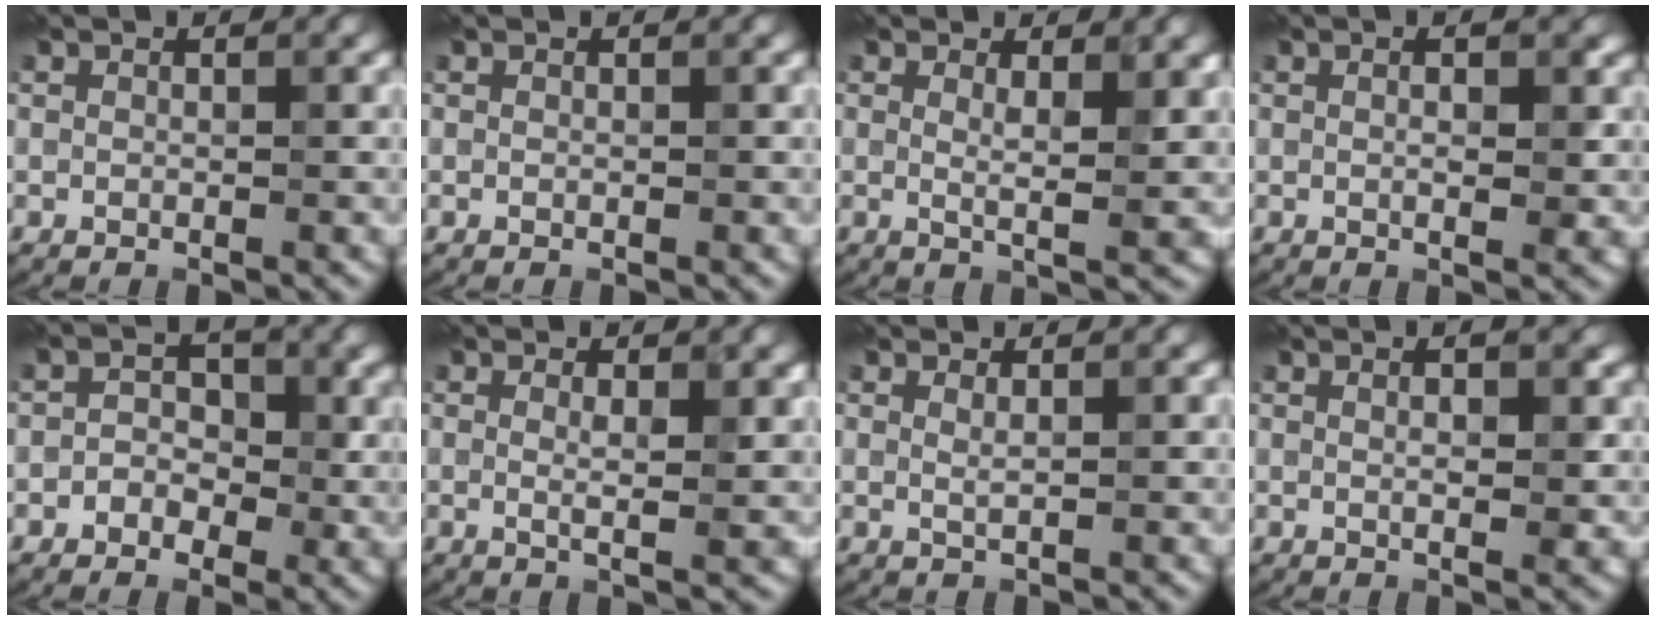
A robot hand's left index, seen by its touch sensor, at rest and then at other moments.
{"total": 0.0}
{"total": 2.9, "force": [1.0, 0.7, 2.6], "torque": [-0.037, -0.009, 0.015]}
{"total": 2.7, "force": [0.5, 0.8, 2.6], "torque": [-0.027, -0.003, 0.002]}
{"total": 2.7, "force": [-0.6, 2.2, 1.5], "torque": [-0.009, -0.002, -0.019]}
{"total": 2.4, "force": [0.6, 0.5, 2.3], "torque": [-0.033, -0.006, 0.008]}
{"total": 1.0, "force": [0.5, 0.4, 0.8], "torque": [-0.009, -0.001, 0.006]}
{"total": 3.3, "force": [1.0, 1.1, 2.9], "torque": [-0.025, 0.003, 0.004]}